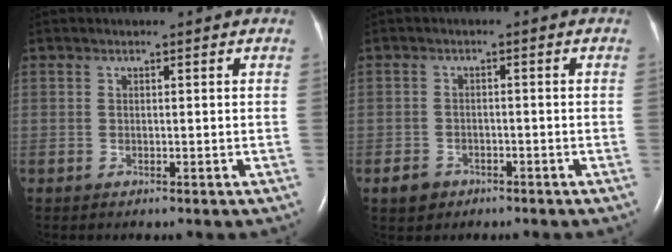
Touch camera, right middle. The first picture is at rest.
{"total": 2.8, "force": [-1.7, 2.0, 0.7], "torque": [-0.014, 0.006, -0.023]}